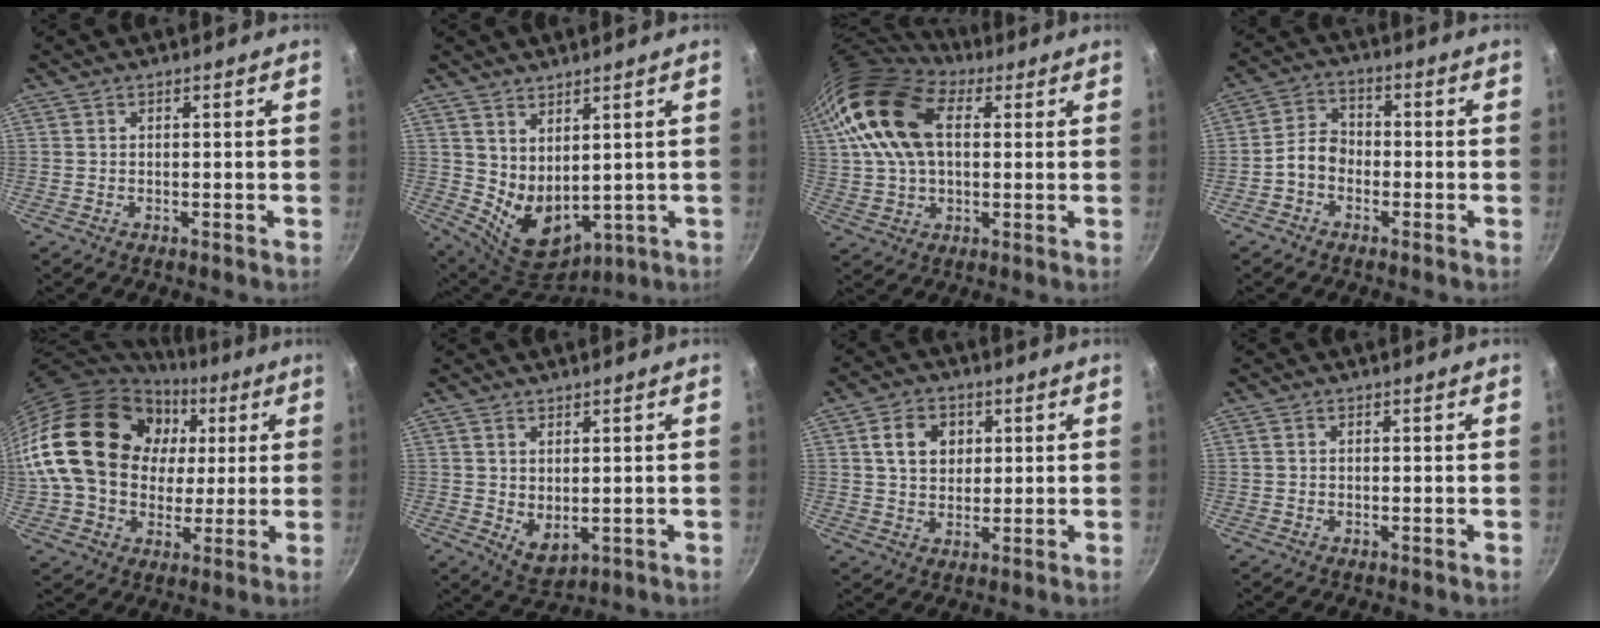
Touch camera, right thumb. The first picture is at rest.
{"total": 9.7, "force": [2.9, 5.9, 7.2], "torque": [-0.098, -0.043, 0.077]}
{"total": 19.0, "force": [5.8, 11.8, 13.6], "torque": [-0.258, 0.006, 0.098]}
{"total": 5.2, "force": [-2.0, 3.8, 2.8], "torque": [-0.035, 0.030, -0.047]}
{"total": 25.9, "force": [5.0, 19.8, 15.9], "torque": [-0.272, 0.026, 0.090]}
{"total": 4.9, "force": [1.0, 3.0, 3.7], "torque": [-0.055, -0.021, 0.026]}
{"total": 7.7, "force": [2.2, 5.9, 4.4], "torque": [-0.055, 0.002, 0.034]}
{"total": 0.6, "force": [0.2, 0.5, 0.4], "torque": [-0.005, 0.003, 0.003]}